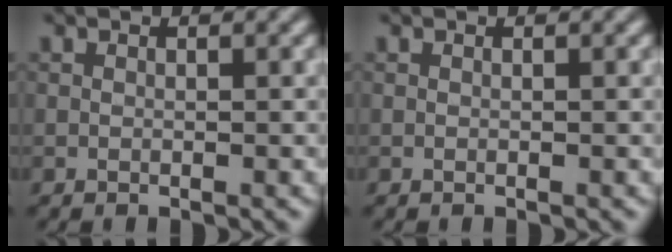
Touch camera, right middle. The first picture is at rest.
{"total": 0.0}